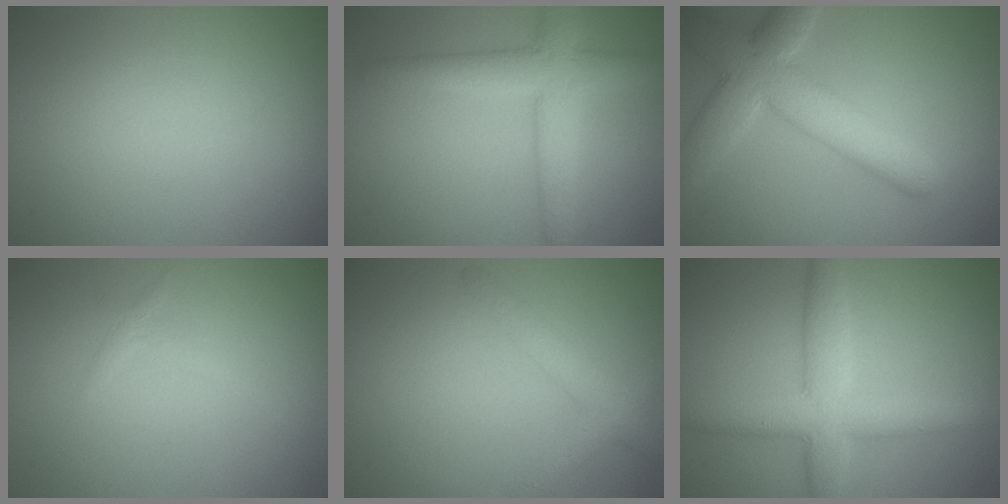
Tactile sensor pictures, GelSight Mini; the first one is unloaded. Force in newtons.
{"total": 5.1, "press": 5.1, "slide": 0.3}
{"total": 7.2, "press": 7.2, "slide": 0.7}
{"total": 0.8, "press": 0.8, "slide": 0.0}
{"total": 2.9, "press": 2.9, "slide": 0.1}
{"total": 5.7, "press": 5.7, "slide": 0.1}